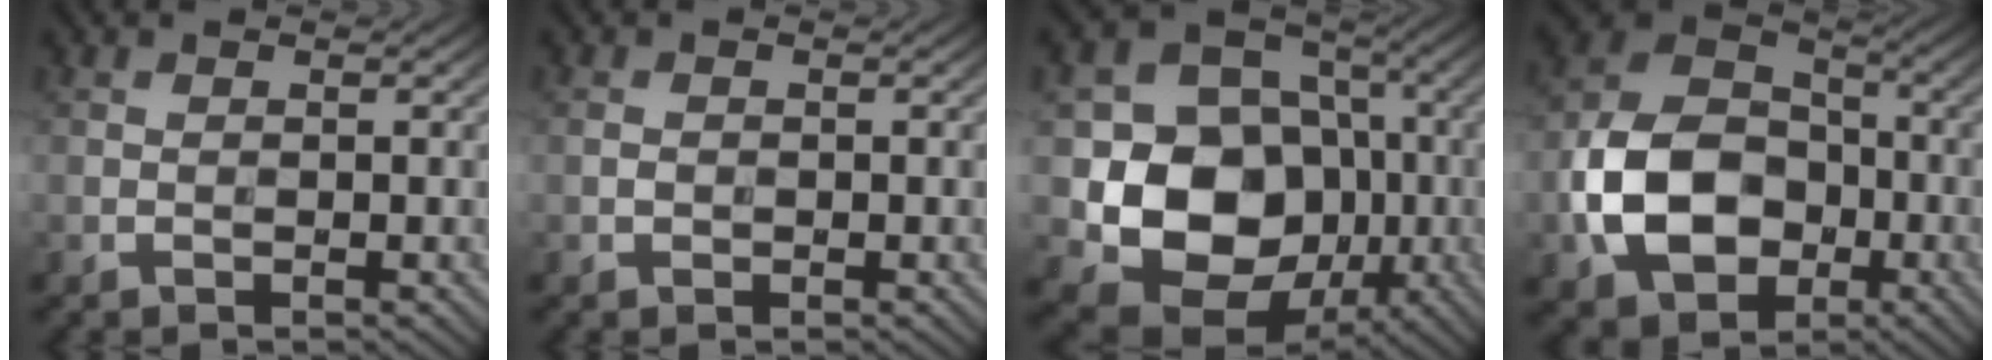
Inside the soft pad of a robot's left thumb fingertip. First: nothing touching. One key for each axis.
{"total": 0.5, "fx": -0.1, "fy": 0.5, "fz": 0.2, "tx": -0.004, "ty": -0.002, "tz": -0.004}
{"total": 13.7, "fx": -2.2, "fy": 11.3, "fz": 7.5, "tx": -0.138, "ty": -0.030, "tz": -0.043}
{"total": 12.9, "fx": -3.5, "fy": 9.7, "fz": 7.7, "tx": -0.174, "ty": -0.013, "tz": -0.074}